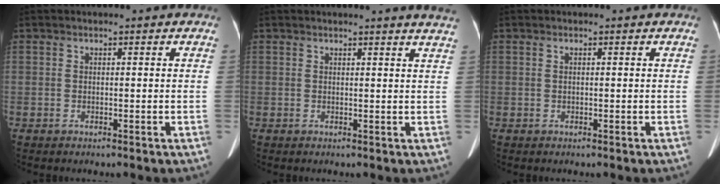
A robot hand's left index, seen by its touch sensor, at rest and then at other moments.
{"total": 5.3, "force": [5.0, -0.6, 1.8], "torque": [-0.019, -0.010, 0.032]}
{"total": 0.0}